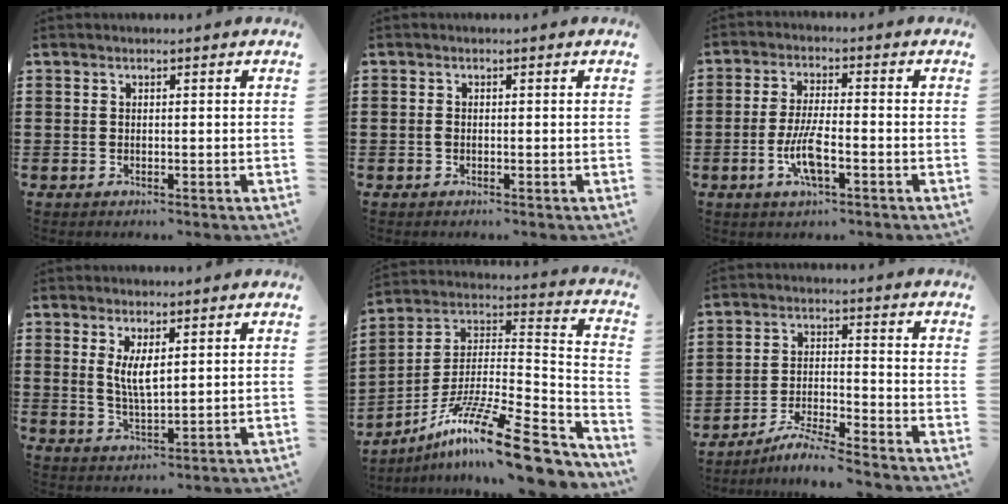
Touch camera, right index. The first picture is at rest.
{"total": 0.8, "force": [-0.3, 0.4, 0.6], "torque": [-0.013, -0.002, -0.006]}
{"total": 6.2, "force": [-2.2, 1.7, 5.5], "torque": [-0.124, -0.007, -0.048]}
{"total": 4.3, "force": [1.3, 1.4, 3.8], "torque": [-0.079, 0.002, 0.023]}
{"total": 17.1, "force": [-11.4, 2.5, 12.4], "torque": [-0.213, 0.022, -0.201]}
{"total": 5.4, "force": [-5.2, -0.4, 1.5], "torque": [-0.035, -0.008, -0.102]}